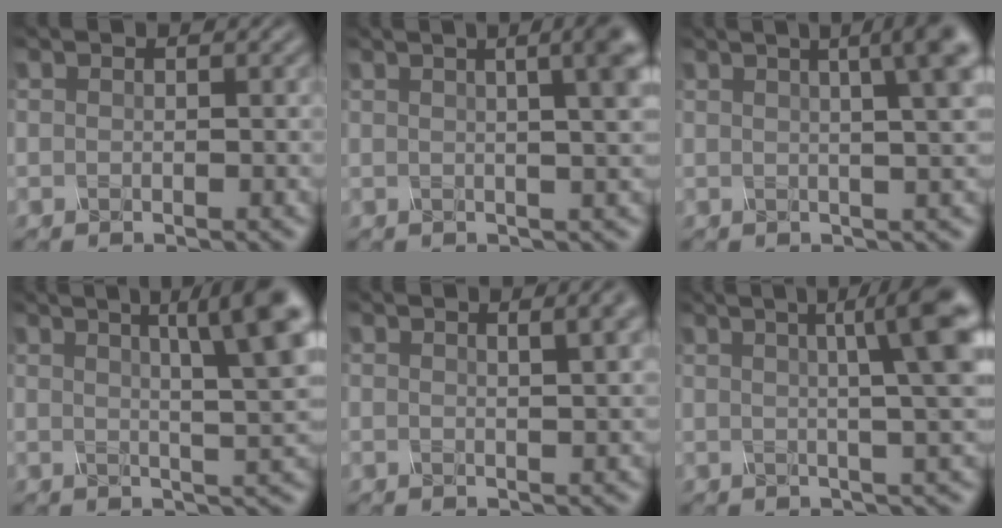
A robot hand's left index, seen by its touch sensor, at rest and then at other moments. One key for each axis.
{"total": 9.9, "fx": 3.4, "fy": 4.4, "fz": 8.2, "tx": -0.044, "ty": 0.067, "tz": 0.017}
{"total": 8.8, "fx": 3.3, "fy": 2.9, "fz": 7.6, "tx": -0.054, "ty": 0.057, "tz": 0.025}
{"total": 9.6, "fx": 3.7, "fy": 2.1, "fz": 8.7, "tx": -0.082, "ty": 0.030, "tz": 0.052}
{"total": 6.5, "fx": 3.3, "fy": 2.9, "fz": 4.8, "tx": -0.023, "ty": 0.053, "tz": 0.020}
{"total": 8.2, "fx": 2.0, "fy": 1.5, "fz": 7.9, "tx": -0.065, "ty": 0.026, "tz": 0.026}